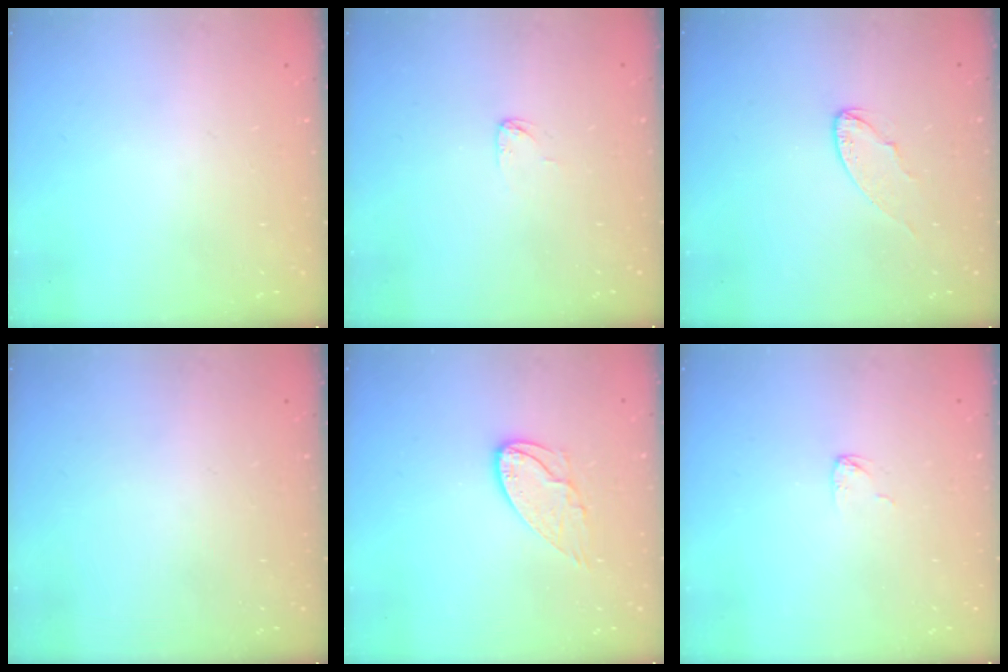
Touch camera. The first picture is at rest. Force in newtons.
{"total": 2.9, "press": 2.9, "slide": 0.1}
{"total": 6.4, "press": 6.4, "slide": 0.4}
{"total": 0.0}
{"total": 8.5, "press": 8.5, "slide": 0.5}
{"total": 3.2, "press": 3.1, "slide": 0.3}